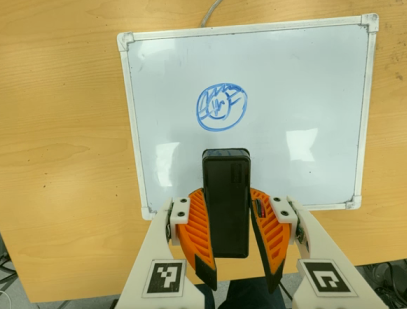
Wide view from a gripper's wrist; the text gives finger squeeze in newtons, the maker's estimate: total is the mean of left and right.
{"total": 11.1, "left": 8.7, "right": 13.4}